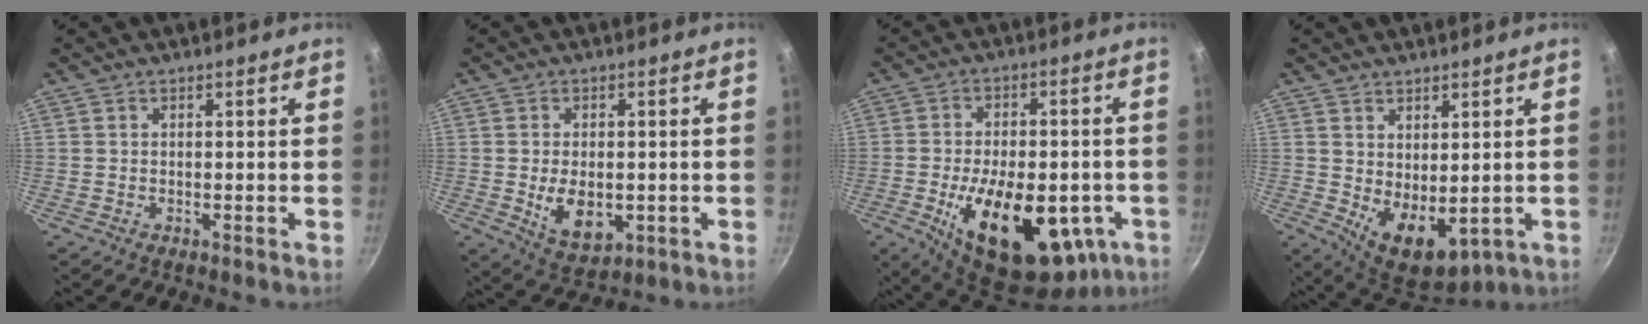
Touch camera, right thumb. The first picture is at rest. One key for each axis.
{"total": 8.5, "fx": -1.2, "fy": 5.3, "fz": 6.5, "tx": -0.095, "ty": -0.008, "tz": -0.006}
{"total": 25.0, "fx": -7.8, "fy": 13.3, "fz": 19.6, "tx": -0.279, "ty": 0.006, "tz": -0.098}
{"total": 9.4, "fx": 0.7, "fy": 5.7, "fz": 7.4, "tx": -0.090, "ty": -0.025, "tz": 0.033}